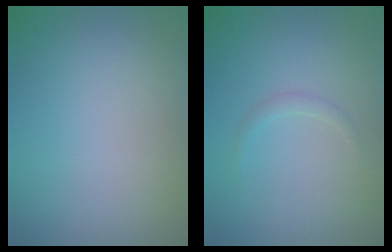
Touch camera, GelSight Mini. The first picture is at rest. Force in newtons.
{"total": 0.7, "press": 0.7, "slide": 0.0}